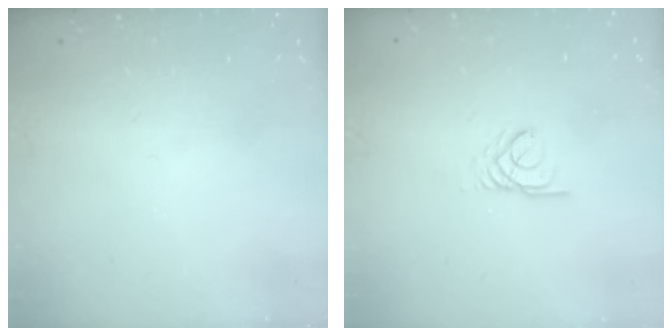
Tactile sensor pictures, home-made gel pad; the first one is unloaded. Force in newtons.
{"total": 2.7, "press": 2.7, "slide": 0.1}